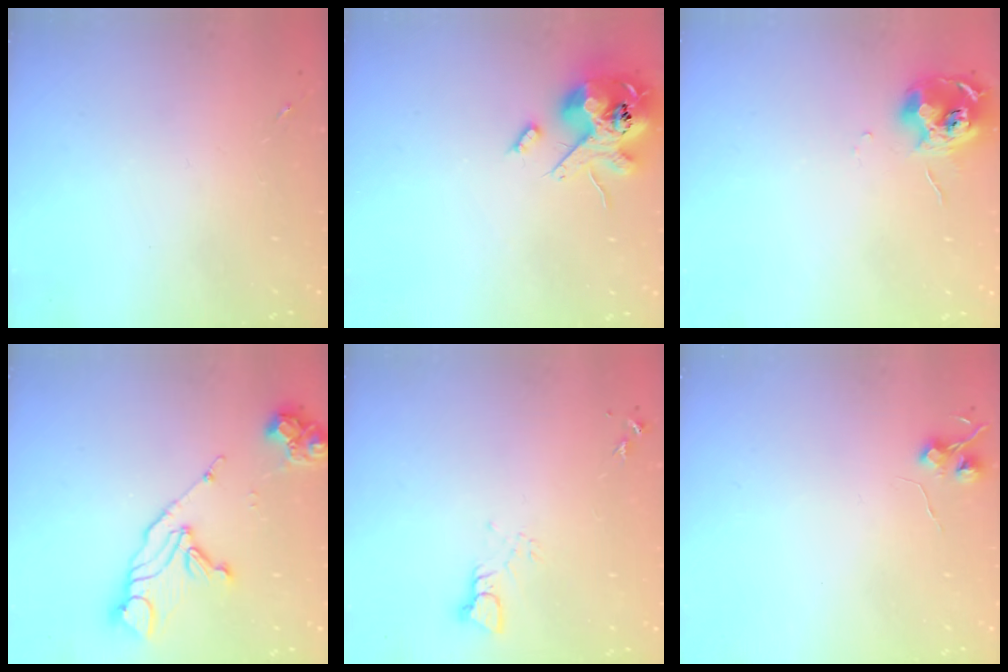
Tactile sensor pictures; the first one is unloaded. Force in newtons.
{"total": 14.9, "press": 14.7, "slide": 2.6}
{"total": 11.7, "press": 11.6, "slide": 1.0}
{"total": 14.7, "press": 14.6, "slide": 1.7}
{"total": 3.4, "press": 3.4, "slide": 0.3}
{"total": 5.8, "press": 5.8, "slide": 0.7}